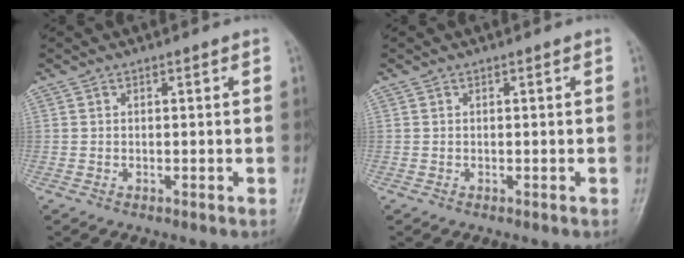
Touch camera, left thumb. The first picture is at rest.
{"total": 0.0}